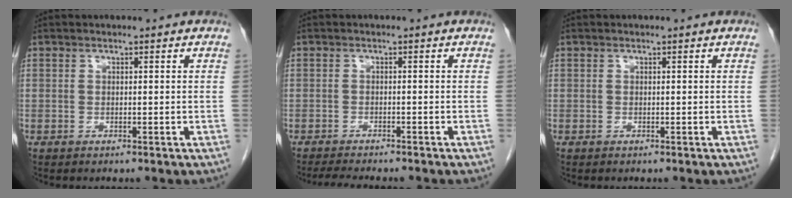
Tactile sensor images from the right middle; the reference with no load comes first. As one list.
[{"total": 6.1, "force": [-5.4, 0.8, 2.7], "torque": [-0.039, -0.012, -0.080]}, {"total": 0.0}]